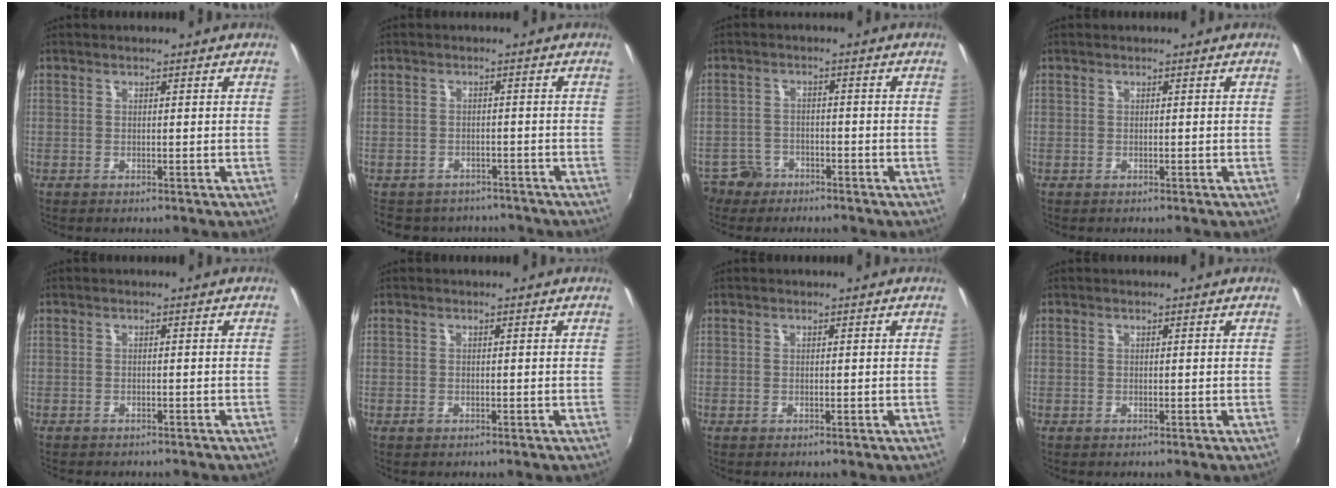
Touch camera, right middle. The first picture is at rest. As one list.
[{"total": 6.9, "force": [-5.6, 3.9, 1.2], "torque": [-0.030, 0.012, -0.079]}, {"total": 5.1, "force": [-3.6, 3.5, 0.6], "torque": [-0.027, 0.011, -0.066]}, {"total": 0.0}, {"total": 2.3, "force": [-2.1, 0.7, 0.6], "torque": [-0.018, -0.012, -0.031]}, {"total": 0.7, "force": [-0.4, 0.5, 0.1], "torque": [-0.003, -0.002, -0.008]}, {"total": 0.0}, {"total": 0.0}]